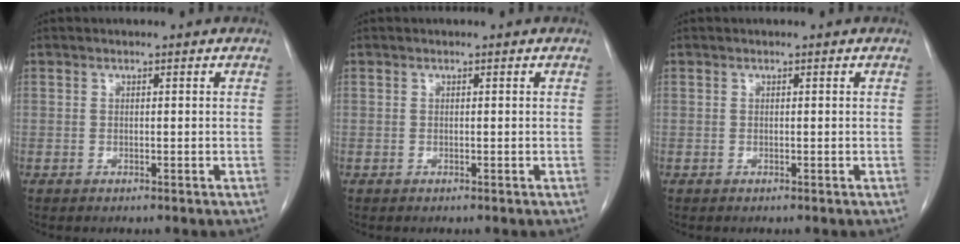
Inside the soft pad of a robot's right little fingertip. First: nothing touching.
{"total": 0.0}
{"total": 0.0}